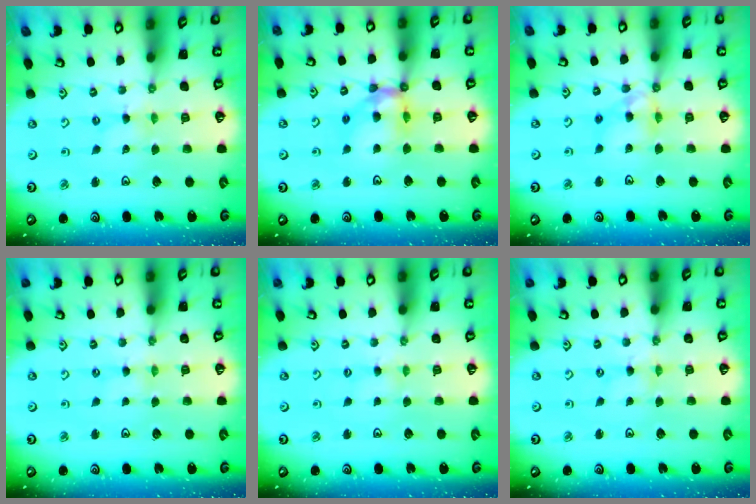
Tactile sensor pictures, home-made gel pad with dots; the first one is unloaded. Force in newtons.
{"total": 12.5, "press": 12.4, "slide": 1.5}
{"total": 10.2, "press": 10.2, "slide": 1.2}
{"total": 1.1, "press": 1.1, "slide": 0.2}
{"total": 1.8, "press": 1.7, "slide": 0.3}
{"total": 0.8, "press": 0.8, "slide": 0.2}